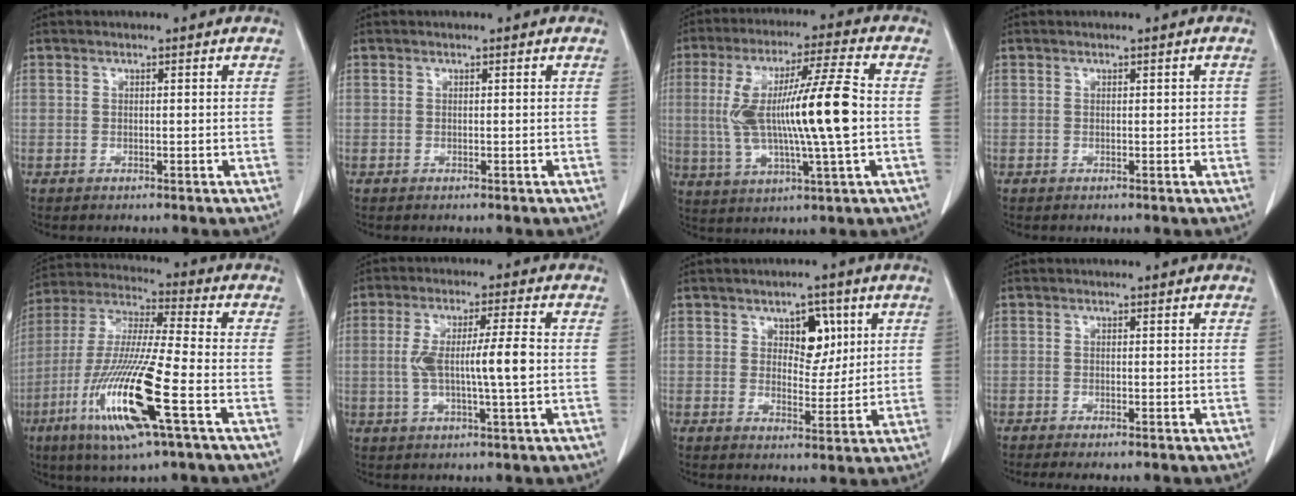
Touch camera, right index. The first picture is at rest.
{"total": 0.0}
{"total": 15.7, "force": [0.2, 0.8, 15.7], "torque": [-0.303, 0.010, 0.004]}
{"total": 1.0, "force": [0.1, 0.7, 0.8], "torque": [-0.009, 0.011, 0.003]}
{"total": 17.9, "force": [-6.8, 1.0, 16.6], "torque": [-0.353, -0.025, -0.127]}
{"total": 8.5, "force": [-0.3, 0.4, 8.5], "torque": [-0.160, 0.009, -0.006]}
{"total": 6.1, "force": [2.4, 3.5, 4.4], "torque": [-0.054, 0.007, 0.038]}
{"total": 2.2, "force": [-1.7, 0.3, 1.3], "torque": [-0.016, -0.005, -0.024]}